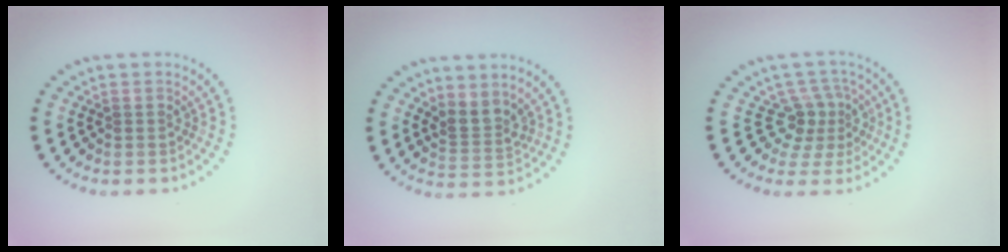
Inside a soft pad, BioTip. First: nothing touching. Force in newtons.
{"total": 2.5, "press": 1.8, "slide": 1.8}
{"total": 3.2, "press": 2.3, "slide": 2.2}